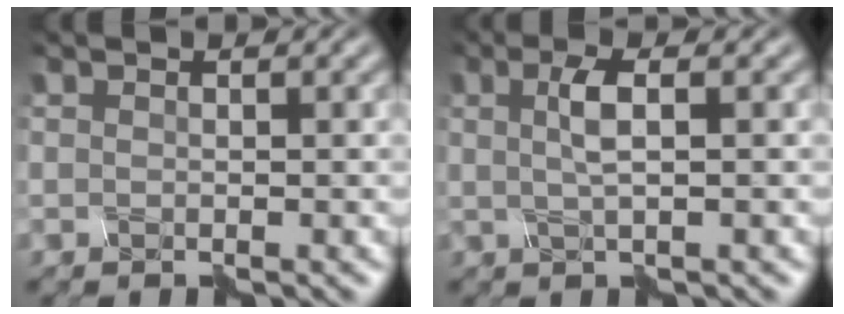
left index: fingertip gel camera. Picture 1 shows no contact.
{"total": 2.2, "force": [-0.3, 0.4, 2.1], "torque": [-0.042, 0.004, -0.007]}